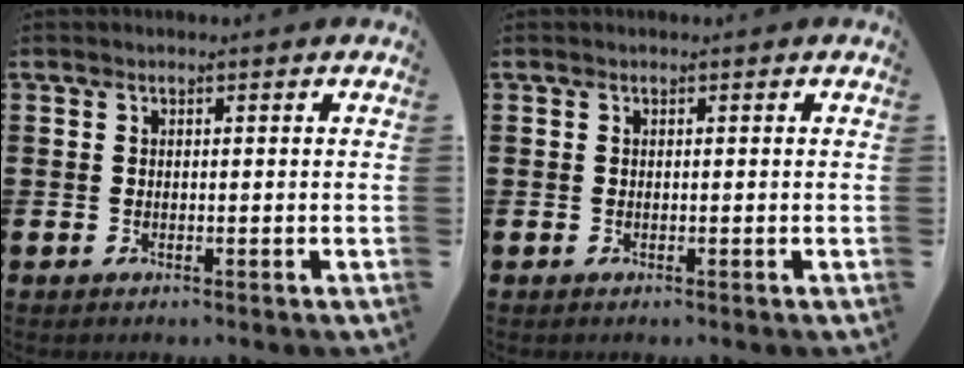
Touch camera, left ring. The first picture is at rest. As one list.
[{"total": 0.0}]